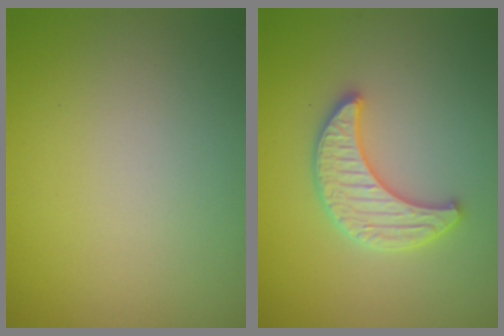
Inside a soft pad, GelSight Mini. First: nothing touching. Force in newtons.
{"total": 3.4, "press": 3.3, "slide": 0.6}